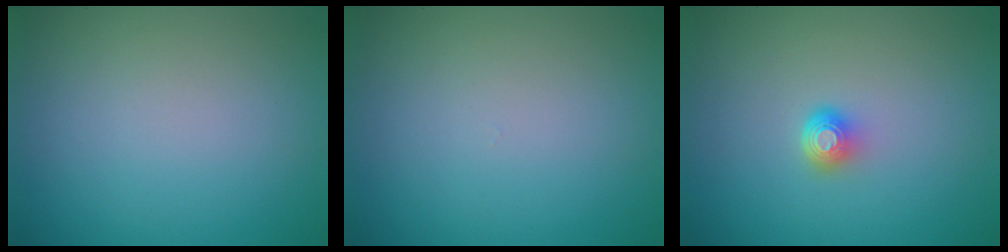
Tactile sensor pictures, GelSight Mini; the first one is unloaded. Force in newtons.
{"total": 0.0}
{"total": 1.6, "press": 1.2, "slide": 1.1}